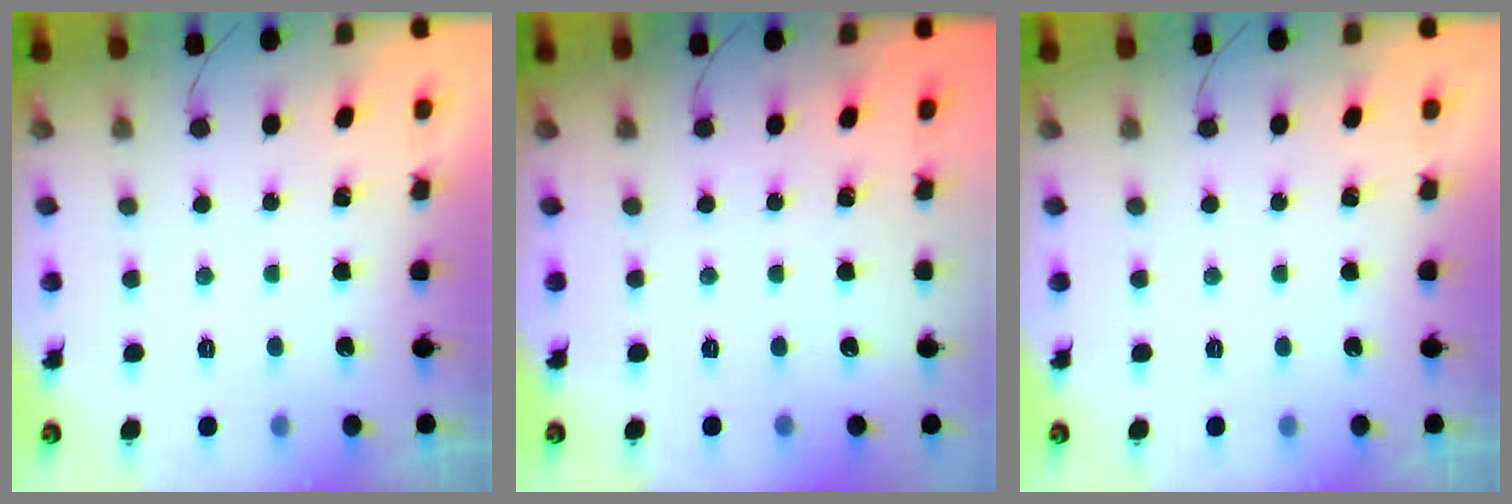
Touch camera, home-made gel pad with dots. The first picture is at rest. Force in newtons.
{"total": 0.0}
{"total": 0.0}